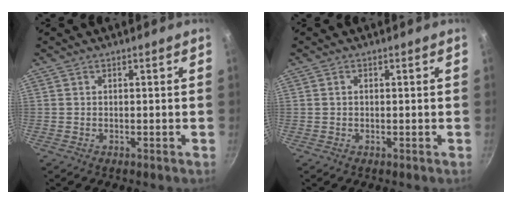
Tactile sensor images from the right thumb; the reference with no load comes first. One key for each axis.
{"total": 0.6, "fx": 0.0, "fy": 0.4, "fz": 0.4, "tx": -0.005, "ty": 0.004, "tz": 0.000}